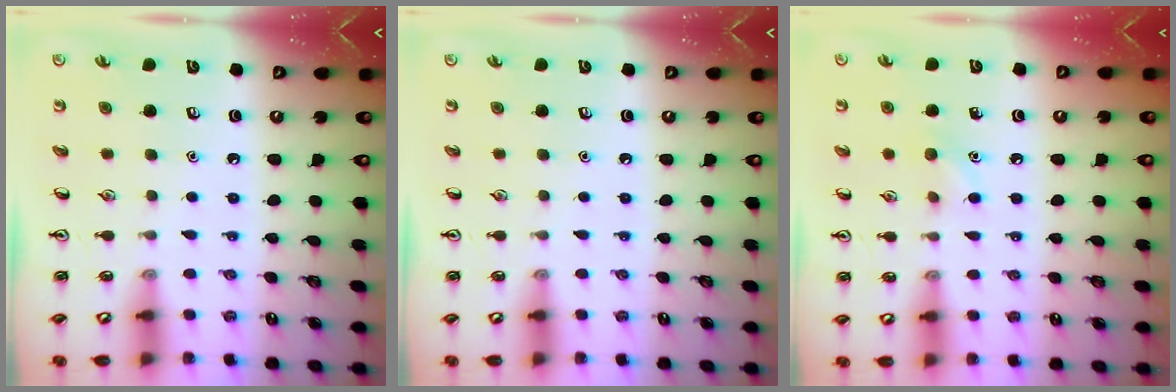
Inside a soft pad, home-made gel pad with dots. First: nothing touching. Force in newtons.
{"total": 0.0}
{"total": 5.5, "press": 5.2, "slide": 1.6}